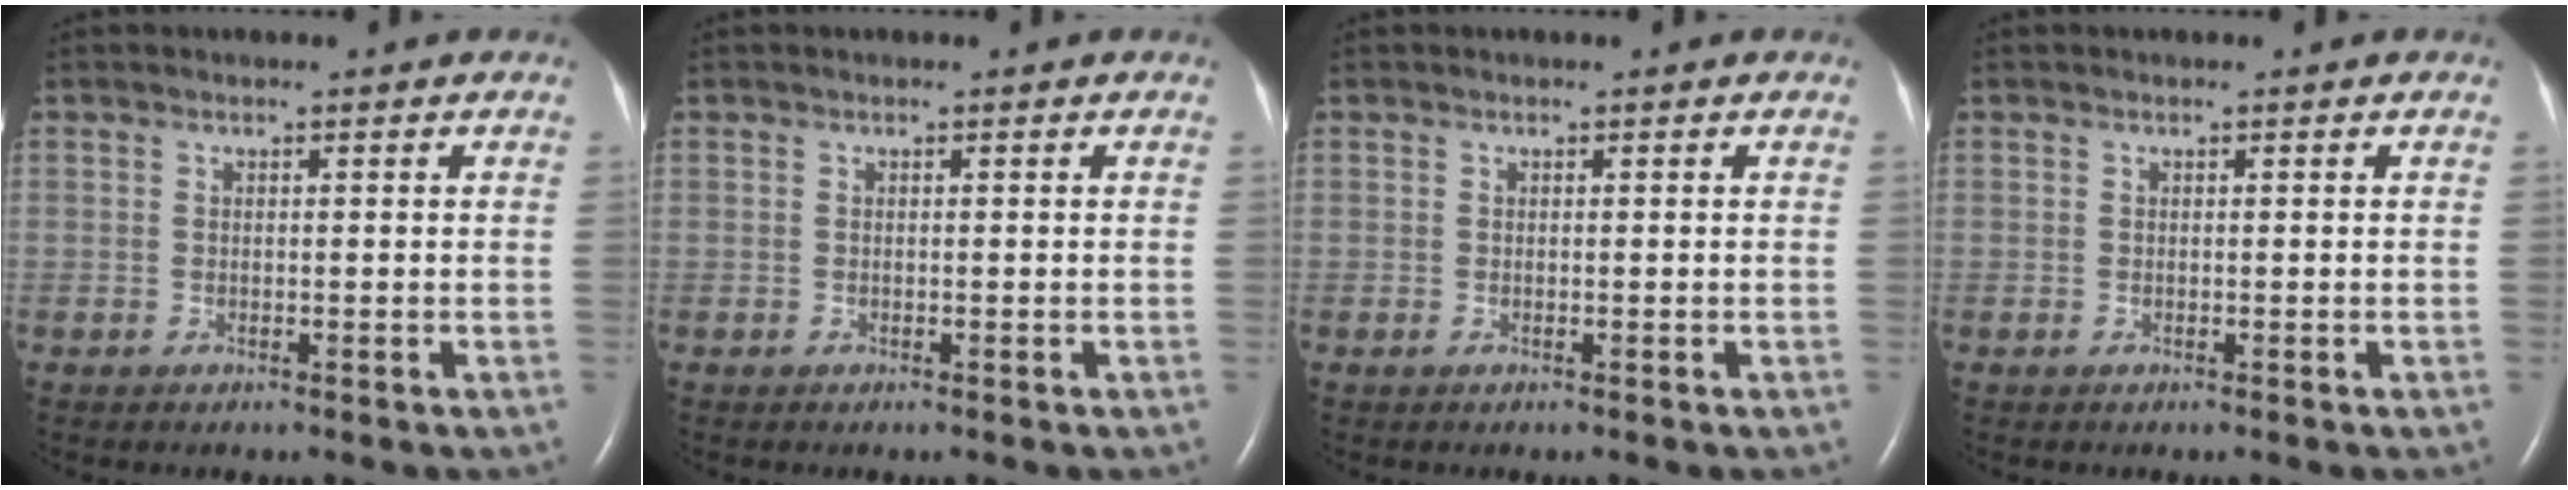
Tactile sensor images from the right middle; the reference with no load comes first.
{"total": 0.0}
{"total": 0.0}
{"total": 0.0}